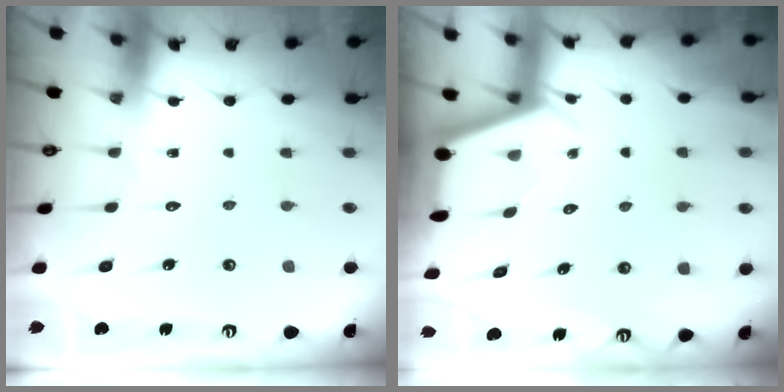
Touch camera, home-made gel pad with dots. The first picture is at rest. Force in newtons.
{"total": 2.4, "press": 2.4, "slide": 0.3}